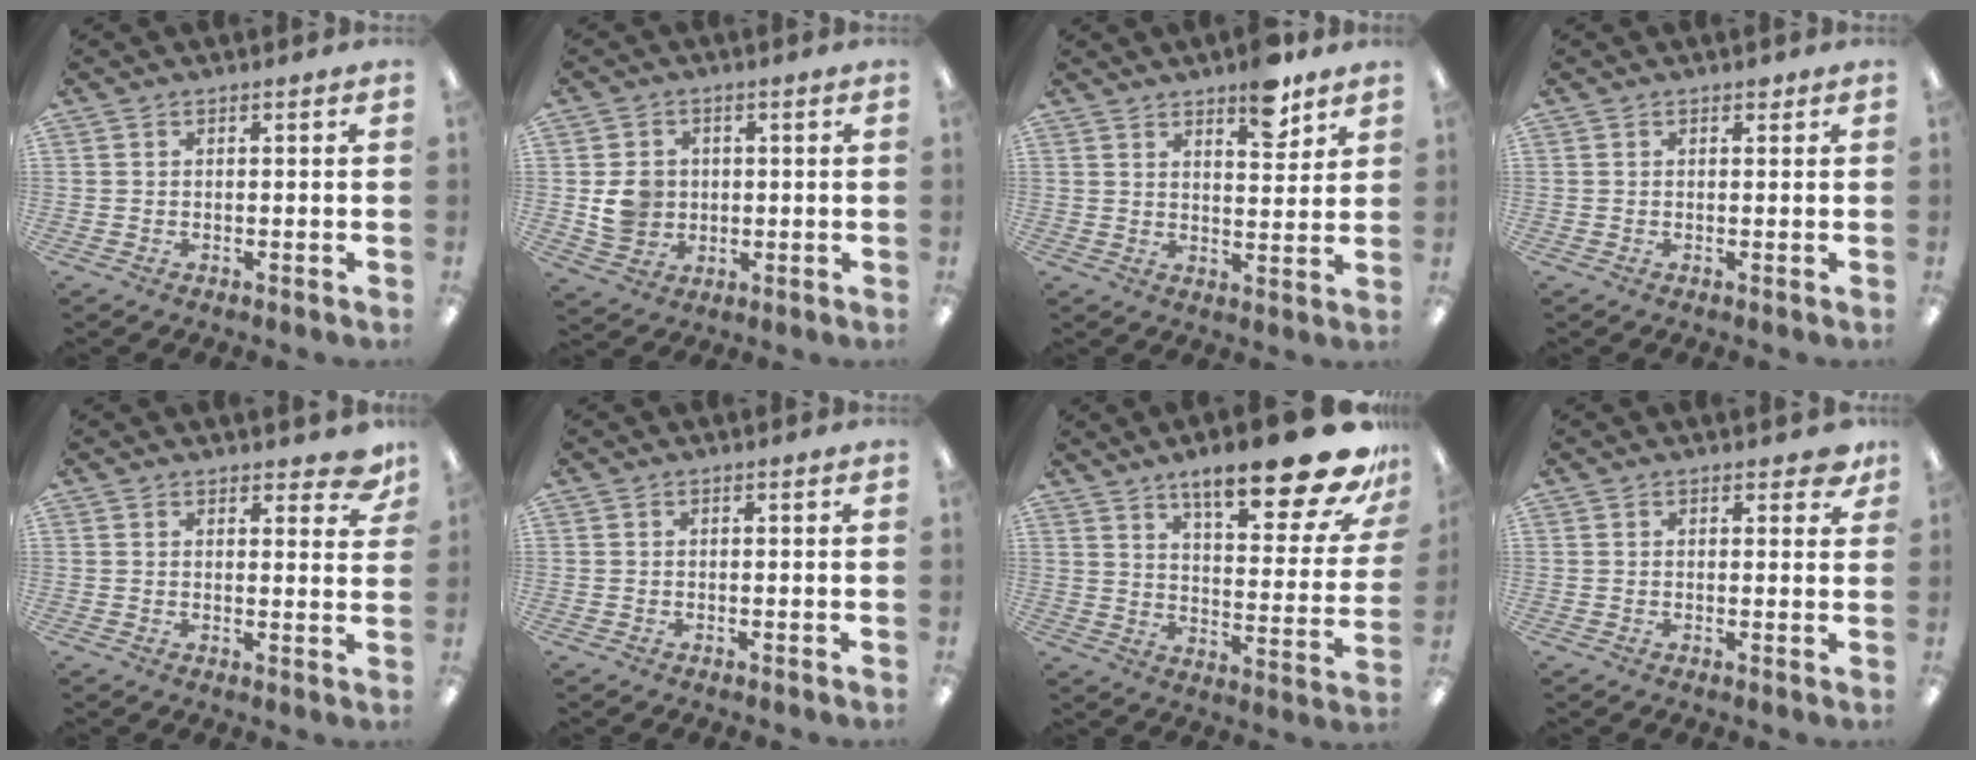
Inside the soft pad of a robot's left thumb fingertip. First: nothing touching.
{"total": 6.5, "force": [0.5, 6.1, 2.3], "torque": [-0.023, 0.005, 0.011]}
{"total": 8.5, "force": [6.1, 3.1, 5.0], "torque": [-0.049, -0.039, 0.098]}
{"total": 0.9, "force": [0.7, 0.4, 0.4], "torque": [0.000, -0.002, 0.010]}
{"total": 5.1, "force": [4.0, 1.9, 2.5], "torque": [-0.018, -0.024, 0.066]}
{"total": 0.0}
{"total": 23.0, "force": [15.8, 6.3, 15.4], "torque": [-0.218, -0.107, 0.254]}
{"total": 3.1, "force": [2.1, 1.4, 1.8], "torque": [-0.015, -0.004, 0.033]}